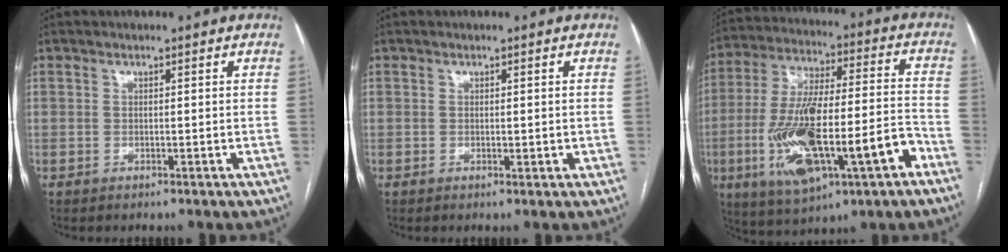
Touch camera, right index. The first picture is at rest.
{"total": 1.1, "force": [-0.1, 0.5, 0.9], "torque": [-0.010, -0.005, -0.001]}
{"total": 20.8, "force": [-7.7, 4.9, 18.7], "torque": [-0.357, 0.001, -0.118]}